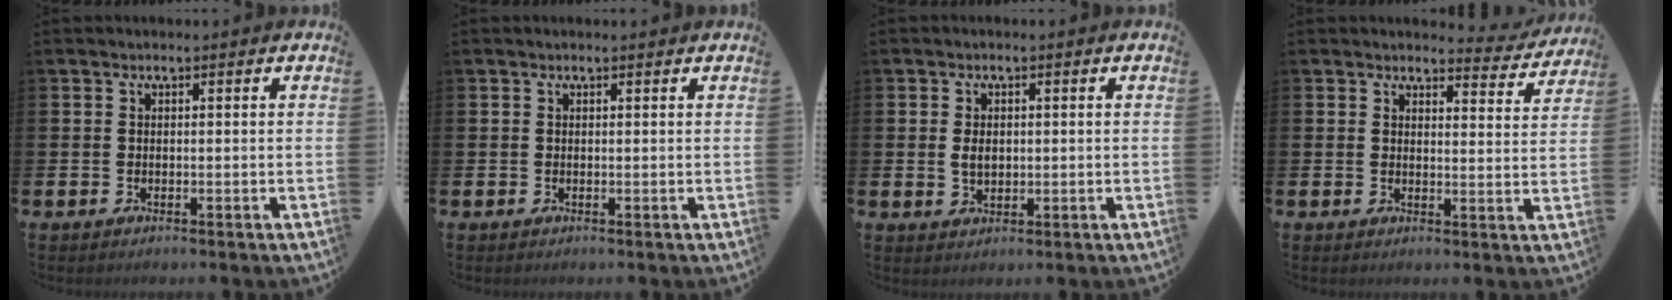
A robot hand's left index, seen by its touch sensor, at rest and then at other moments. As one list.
[{"total": 0.0}, {"total": 2.4, "force": [0.3, 1.6, 1.7], "torque": [-0.016, -0.001, 0.001]}, {"total": 3.1, "force": [3.0, 0.7, 0.4], "torque": [0.008, -0.027, 0.046]}]